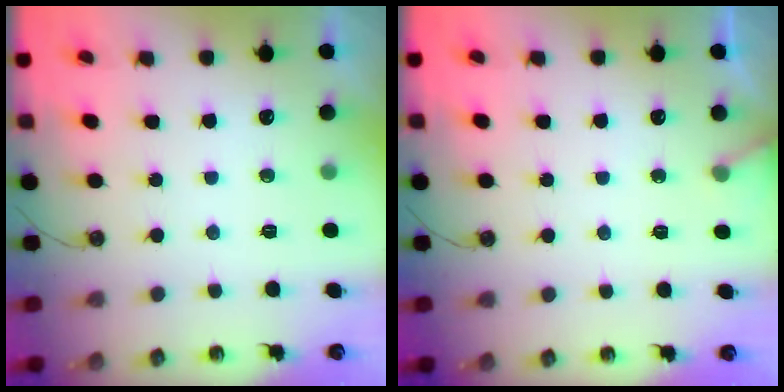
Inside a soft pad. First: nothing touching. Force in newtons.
{"total": 5.5, "press": 5.5, "slide": 0.3}